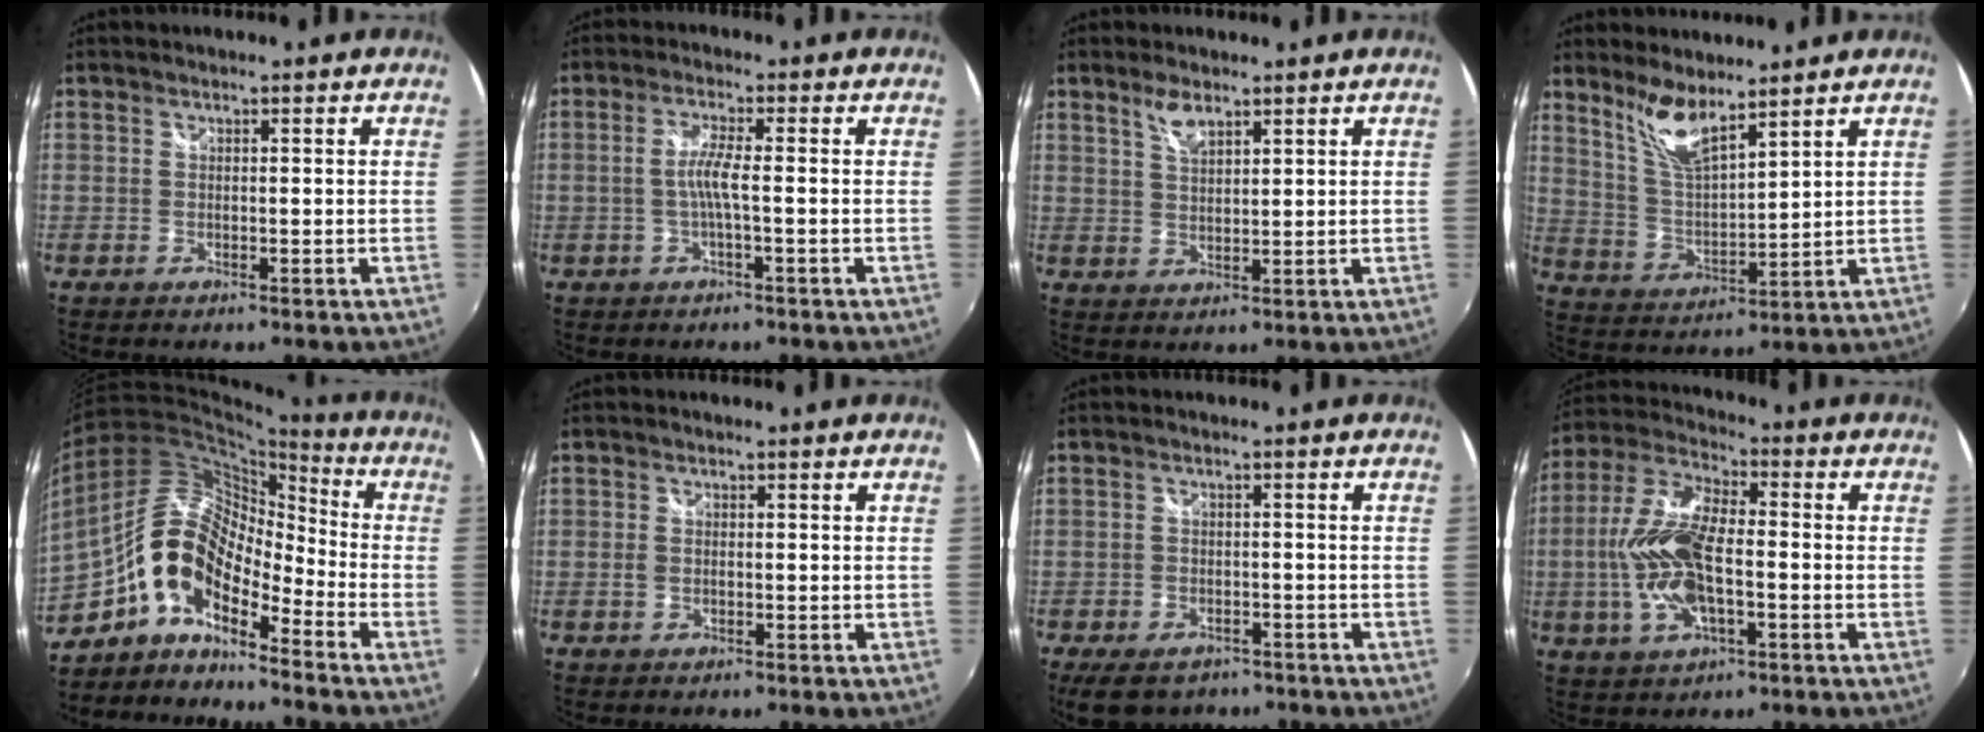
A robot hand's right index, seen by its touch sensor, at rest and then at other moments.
{"total": 3.5, "force": [-0.9, -0.4, 3.3], "torque": [-0.071, 0.001, -0.015]}
{"total": 3.9, "force": [2.7, 1.3, 2.4], "torque": [-0.042, 0.001, 0.050]}
{"total": 8.7, "force": [6.7, 1.8, 5.3], "torque": [-0.102, -0.007, 0.139]}
{"total": 13.3, "force": [-7.3, 6.0, 9.4], "torque": [-0.170, 0.020, -0.154]}
{"total": 1.7, "force": [-0.4, 1.1, 1.2], "torque": [-0.024, -0.002, -0.007]}
{"total": 8.6, "force": [-6.0, 4.8, 3.7], "torque": [-0.085, -0.010, -0.085]}
{"total": 14.7, "force": [-2.3, 6.5, 13.0], "torque": [-0.273, 0.004, -0.046]}